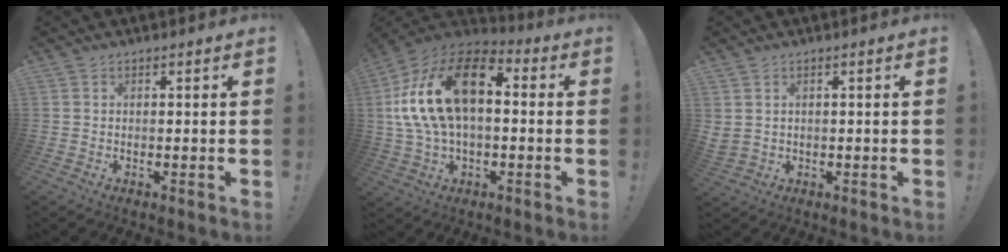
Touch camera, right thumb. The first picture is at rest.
{"total": 20.9, "force": [4.2, 12.0, 16.6], "torque": [-0.301, 0.001, 0.077]}
{"total": 2.5, "force": [1.3, 1.9, 0.9], "torque": [-0.012, -0.004, 0.025]}